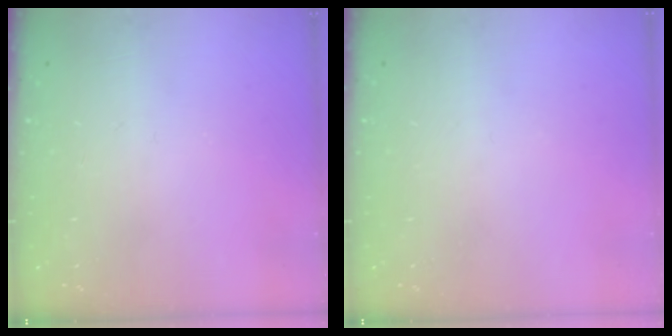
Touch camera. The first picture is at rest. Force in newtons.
{"total": 0.0}